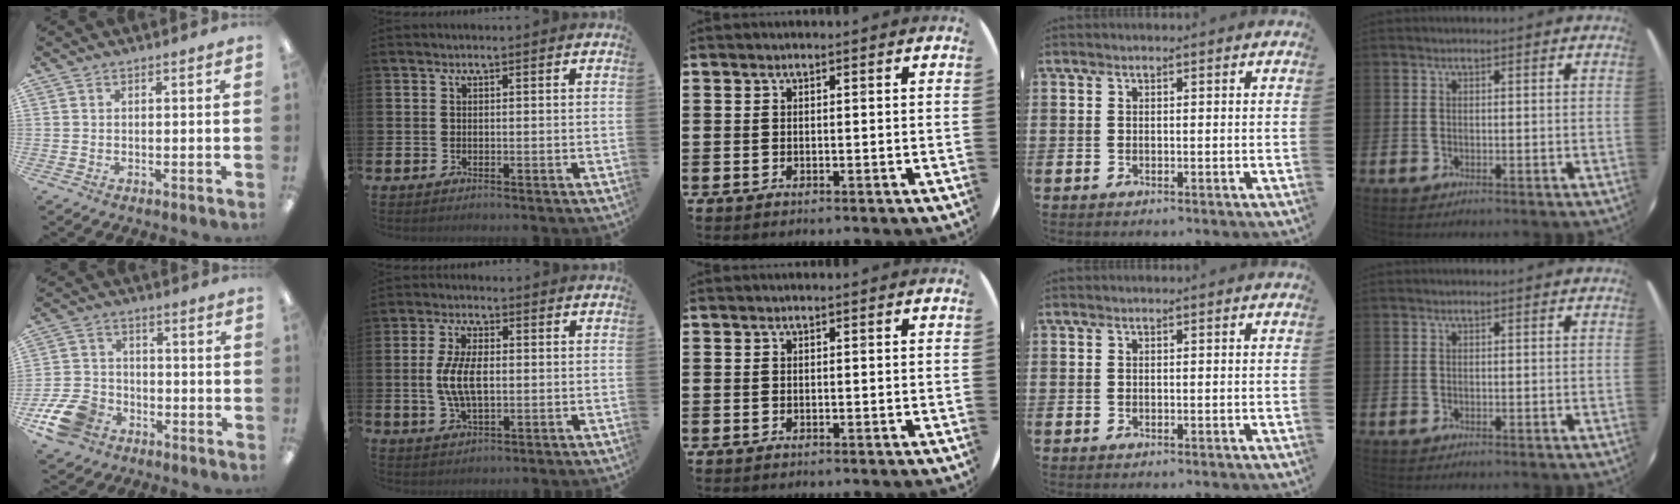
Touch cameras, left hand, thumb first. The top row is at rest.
{"thumb": {"total": 11.2, "force": [-6.3, 7.7, 5.1], "torque": [-0.116, 0.043, -0.116]}, "index": {"total": 6.5, "force": [0.2, 3.0, 5.7], "torque": [-0.118, 0.005, -0.001]}}